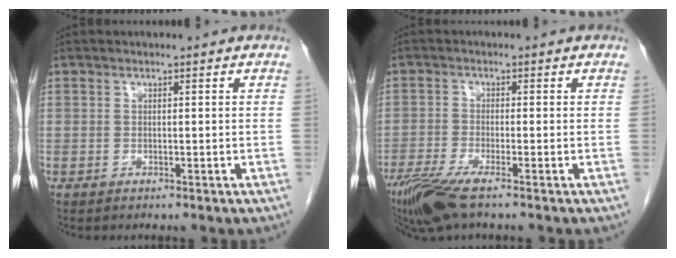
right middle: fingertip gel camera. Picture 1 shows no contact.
{"total": 7.3, "force": [-5.2, 0.8, 5.1], "torque": [-0.097, -0.020, -0.098]}